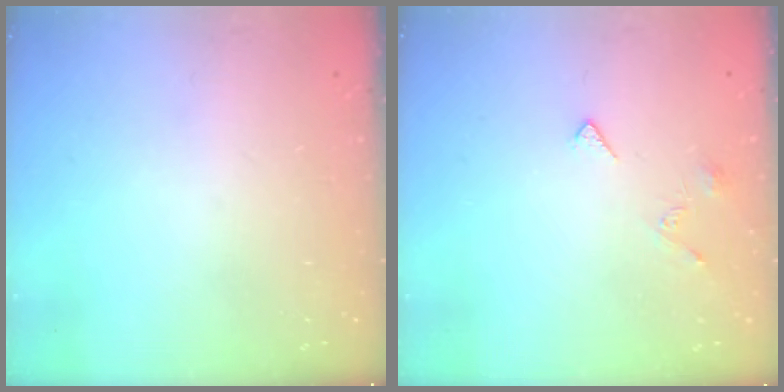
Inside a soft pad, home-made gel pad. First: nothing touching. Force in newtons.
{"total": 3.6, "press": 3.5, "slide": 0.7}